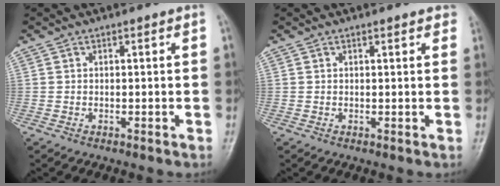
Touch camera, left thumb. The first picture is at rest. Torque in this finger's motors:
{"motor_torque": [-0.02, -0.05, -0.08, -0.09, 0.04]}